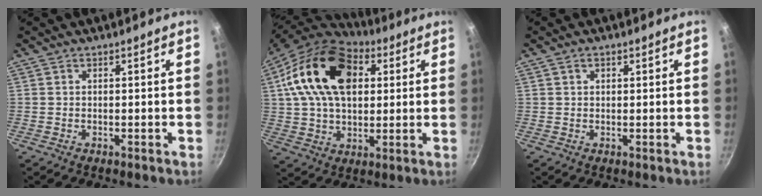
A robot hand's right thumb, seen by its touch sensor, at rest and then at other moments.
{"total": 21.4, "force": [5.8, 13.8, 15.2], "torque": [-0.250, 0.004, 0.091]}
{"total": 1.4, "force": [0.7, 0.9, 0.8], "torque": [-0.010, 0.000, 0.013]}